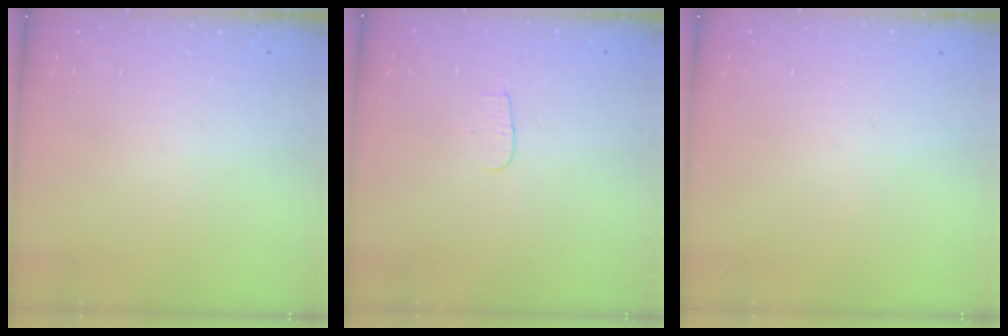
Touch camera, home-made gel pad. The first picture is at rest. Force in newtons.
{"total": 3.1, "press": 3.1, "slide": 0.2}
{"total": 0.0}